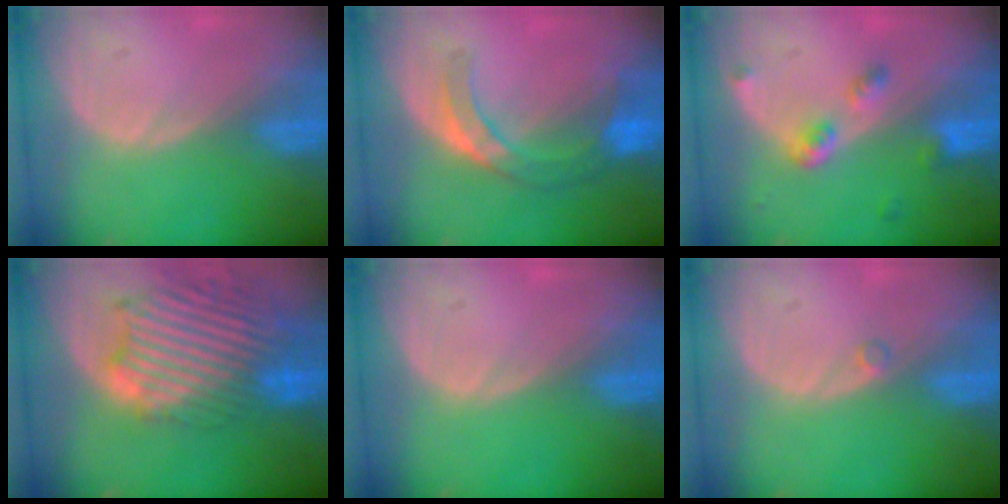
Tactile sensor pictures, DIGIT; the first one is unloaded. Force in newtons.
{"total": 7.3, "press": 6.5, "slide": 3.3}
{"total": 4.1, "press": 3.9, "slide": 1.2}
{"total": 13.8, "press": 11.8, "slide": 7.2}
{"total": 0.0}
{"total": 0.6, "press": 0.6, "slide": 0.1}